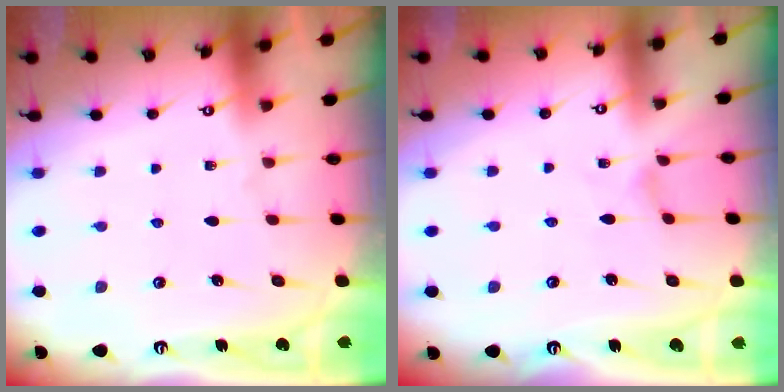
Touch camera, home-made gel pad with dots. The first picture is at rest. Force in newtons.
{"total": 0.0}